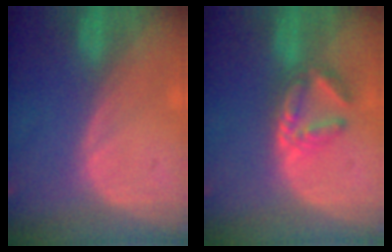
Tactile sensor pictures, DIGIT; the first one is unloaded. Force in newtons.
{"total": 5.7, "press": 5.1, "slide": 2.6}